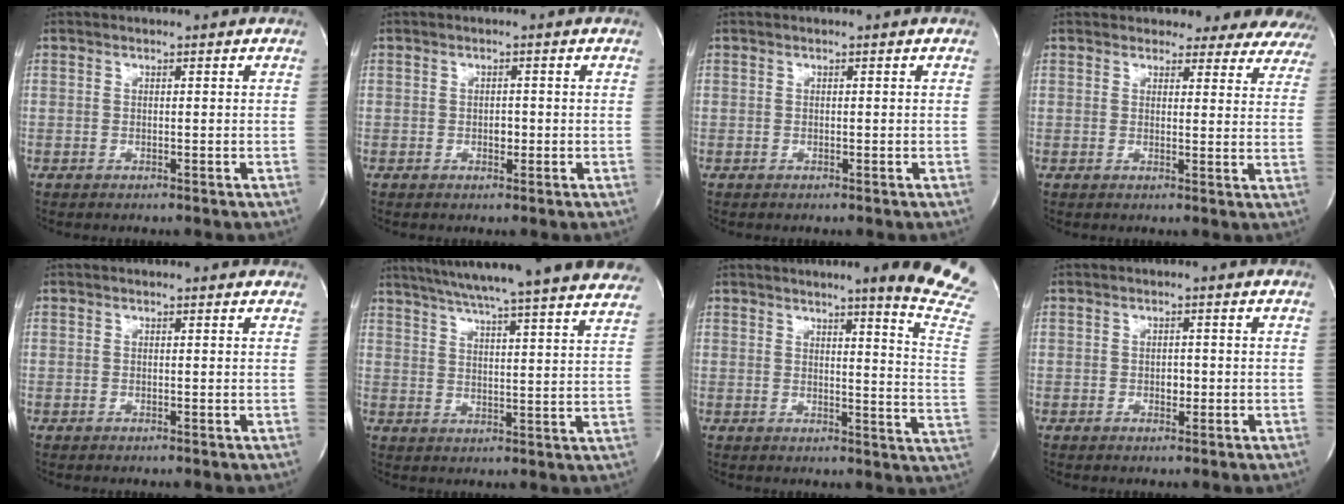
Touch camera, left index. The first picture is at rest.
{"total": 1.3, "force": [-0.3, 0.8, 0.9], "torque": [-0.015, 0.002, -0.004]}
{"total": 0.0}
{"total": 14.7, "force": [13.9, 4.5, 2.0], "torque": [0.014, -0.040, 0.125]}
{"total": 1.7, "force": [1.6, 0.5, 0.4], "torque": [-0.017, 0.008, 0.008]}
{"total": 29.3, "force": [26.2, 0.5, 13.0], "torque": [-0.214, -0.038, 0.329]}
{"total": 13.9, "force": [11.1, -2.0, 8.1], "torque": [-0.099, -0.096, 0.113]}
{"total": 1.4, "force": [-0.3, 0.9, 1.0], "torque": [-0.015, 0.002, -0.002]}